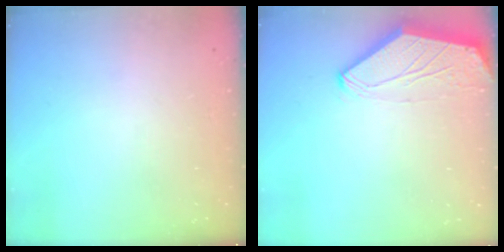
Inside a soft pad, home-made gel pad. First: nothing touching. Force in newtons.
{"total": 0.0}